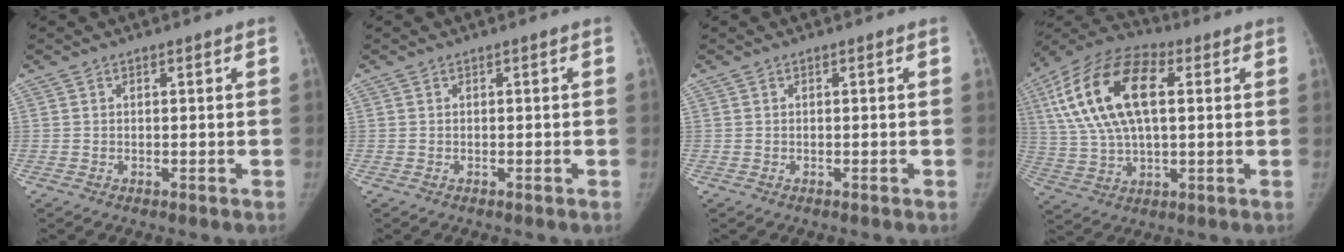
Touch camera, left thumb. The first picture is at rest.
{"total": 0.0}
{"total": 0.0}
{"total": 20.1, "force": [4.9, 10.4, 16.4], "torque": [-0.316, 0.018, 0.081]}